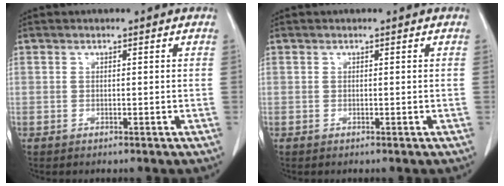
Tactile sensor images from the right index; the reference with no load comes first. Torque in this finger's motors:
{"motor_torque": [0.00, 0.00, 0.00, 0.00]}